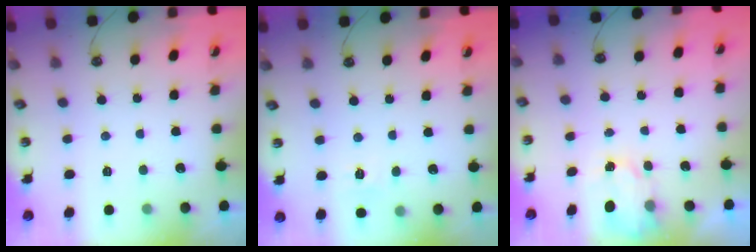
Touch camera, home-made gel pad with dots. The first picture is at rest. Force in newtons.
{"total": 5.9, "press": 5.8, "slide": 0.7}
{"total": 2.3, "press": 2.3, "slide": 0.2}